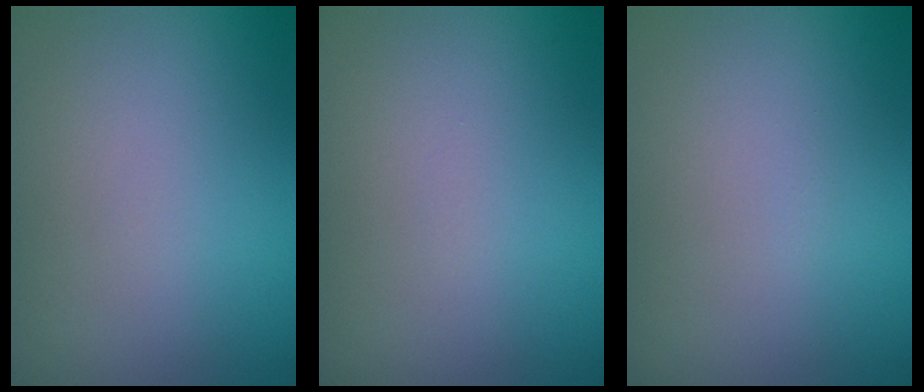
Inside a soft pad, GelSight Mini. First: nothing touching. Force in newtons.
{"total": 0.0}
{"total": 0.0}